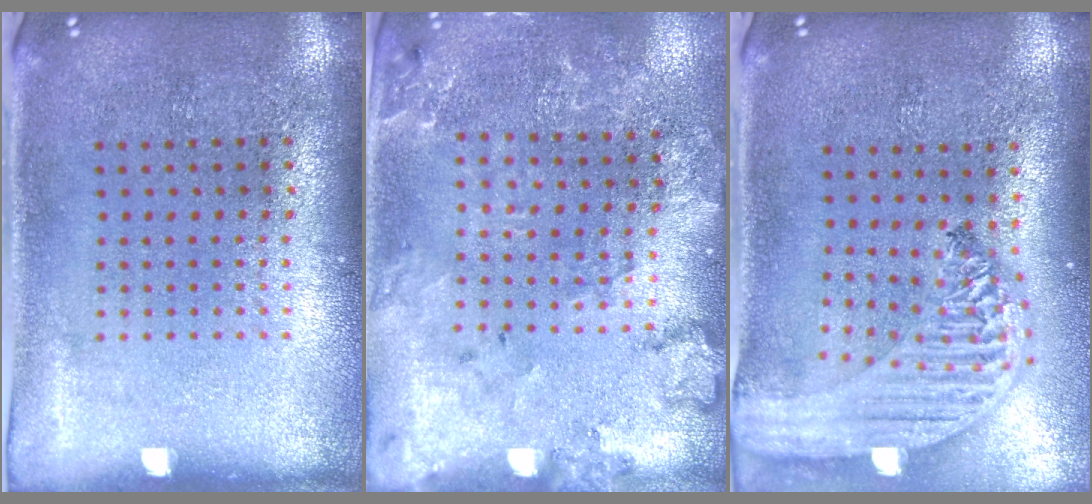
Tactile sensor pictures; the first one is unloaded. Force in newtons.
{"total": 1.9, "press": 1.9, "slide": 0.2}
{"total": 2.5, "press": 2.2, "slide": 1.4}